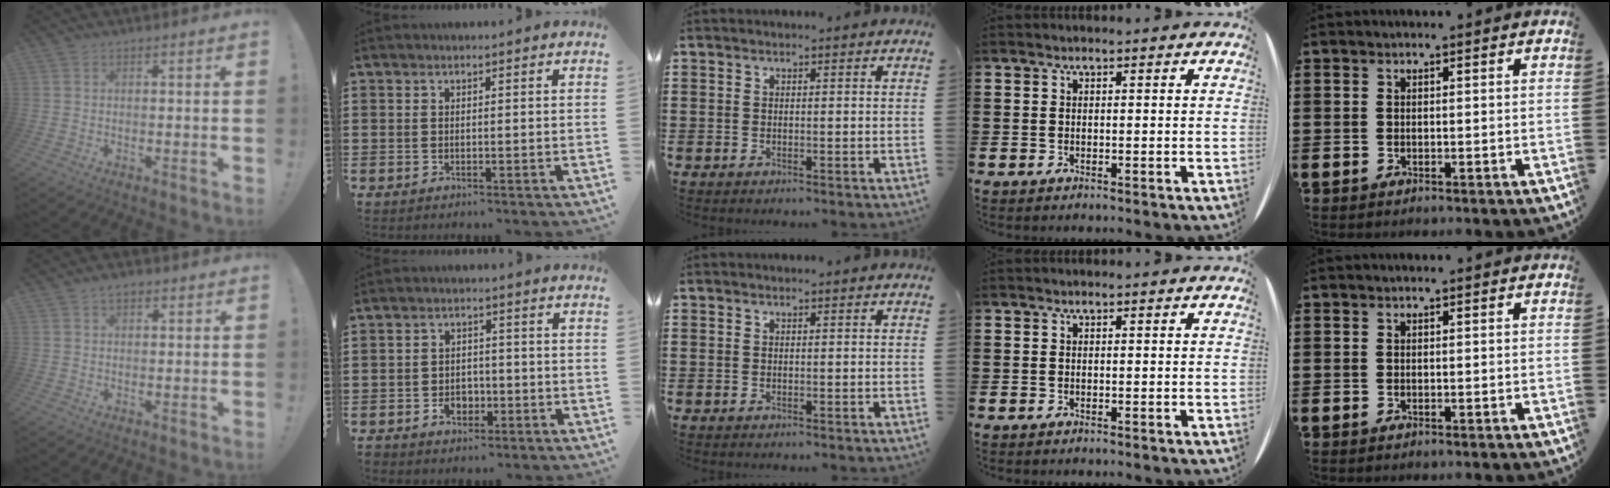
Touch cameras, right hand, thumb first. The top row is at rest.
{"thumb": {"total": 2.5, "force": [1.4, 1.4, 1.5], "torque": [-0.024, -0.001, 0.024]}, "index": {"total": 3.3, "force": [-1.5, 2.5, 1.5], "torque": [-0.031, 0.006, -0.031]}}